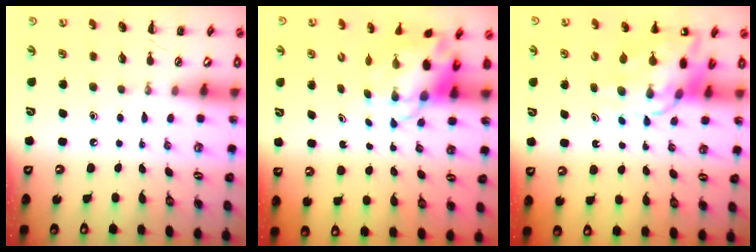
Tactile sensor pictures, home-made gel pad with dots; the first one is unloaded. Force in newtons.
{"total": 6.1, "press": 5.8, "slide": 1.9}
{"total": 12.1, "press": 11.7, "slide": 3.3}